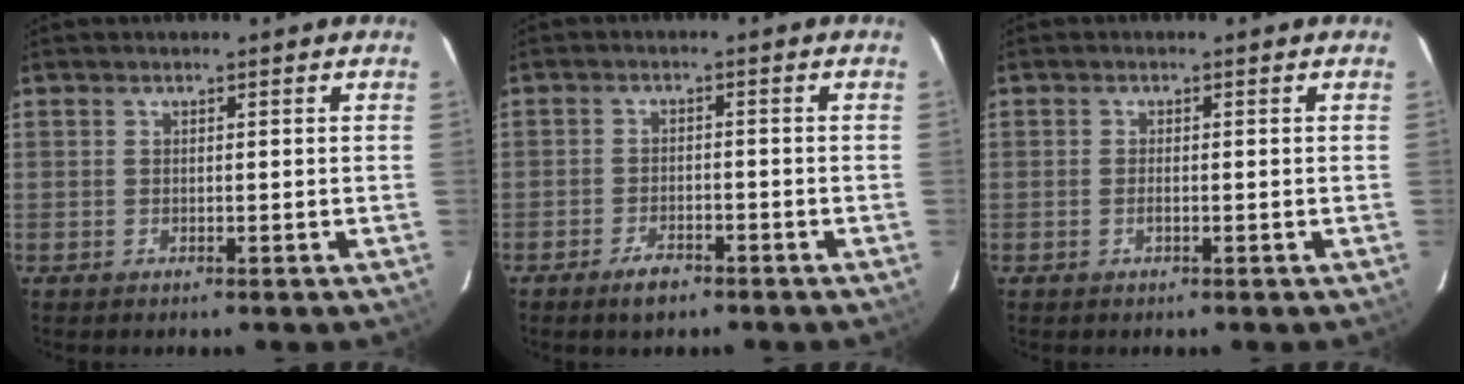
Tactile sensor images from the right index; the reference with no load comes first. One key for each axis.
{"total": 4.2, "fx": -3.1, "fy": 1.7, "fz": 2.2, "tx": -0.054, "ty": 0.001, "tz": -0.054}
{"total": 1.0, "fx": -0.4, "fy": 0.3, "fz": 0.8, "tx": -0.019, "ty": -0.001, "tz": -0.006}